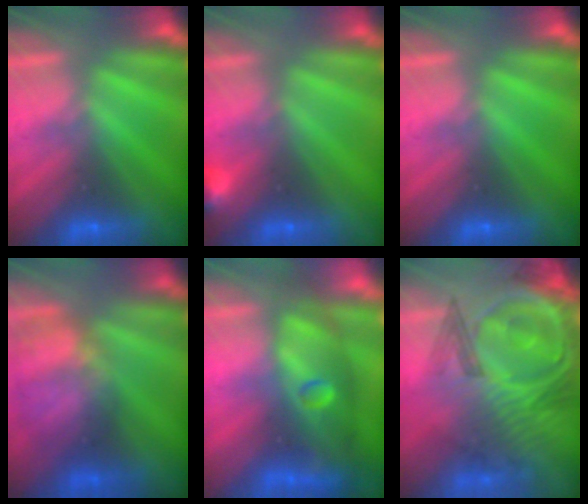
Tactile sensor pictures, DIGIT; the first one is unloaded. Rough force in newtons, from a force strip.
{"total": 2.9}
{"total": 0.0}
{"total": 7.0}
{"total": 11.4}
{"total": 9.1}